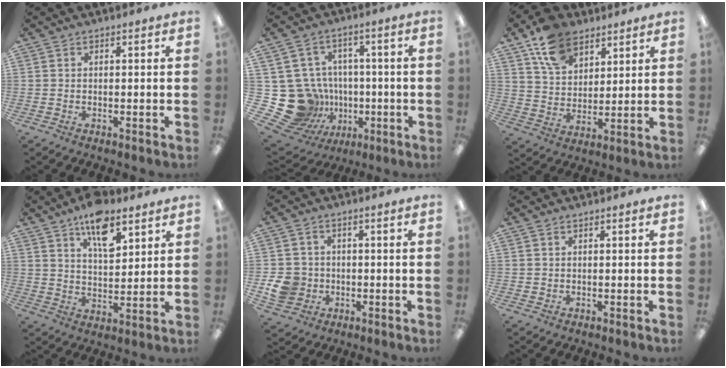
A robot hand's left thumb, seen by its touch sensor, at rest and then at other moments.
{"total": 17.8, "force": [-2.9, 16.4, 6.3], "torque": [-0.136, 0.006, -0.010]}
{"total": 13.3, "force": [8.3, 8.5, 5.9], "torque": [-0.113, -0.027, 0.160]}
{"total": 11.7, "force": [7.4, 5.4, 7.2], "torque": [-0.110, -0.031, 0.128]}
{"total": 7.5, "force": [-1.3, 6.8, 2.8], "torque": [-0.073, 0.016, -0.022]}
{"total": 0.7, "force": [0.4, 0.5, 0.2], "torque": [-0.004, 0.003, 0.007]}